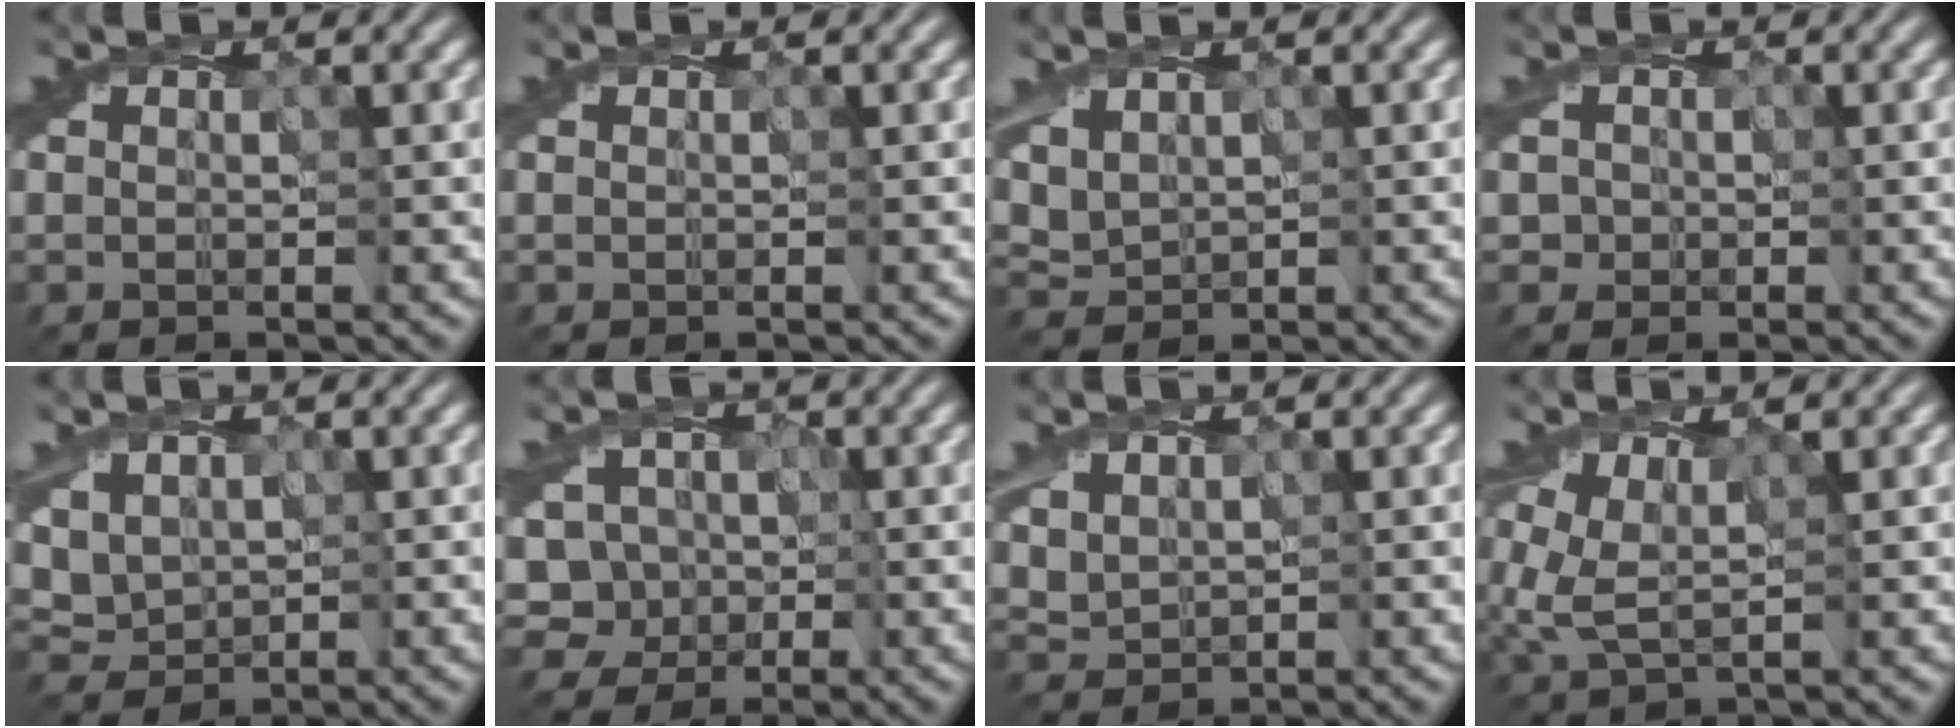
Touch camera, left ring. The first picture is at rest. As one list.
[{"total": 0.0}, {"total": 2.6, "force": [1.7, 1.7, 1.0], "torque": [-0.038, 0.005, 0.046]}, {"total": 1.3, "force": [-0.1, 1.3, -0.3], "torque": [0.030, 0.009, -0.012]}, {"total": 3.0, "force": [1.5, 2.3, 1.3], "torque": [-0.042, 0.006, 0.041]}, {"total": 5.5, "force": [0.3, 5.1, 2.0], "torque": [-0.019, 0.042, -0.034]}, {"total": 2.4, "force": [1.7, 1.5, 0.8], "torque": [-0.032, 0.008, 0.042]}, {"total": 2.4, "force": [0.9, 1.2, 1.9], "torque": [-0.055, 0.003, 0.016]}]